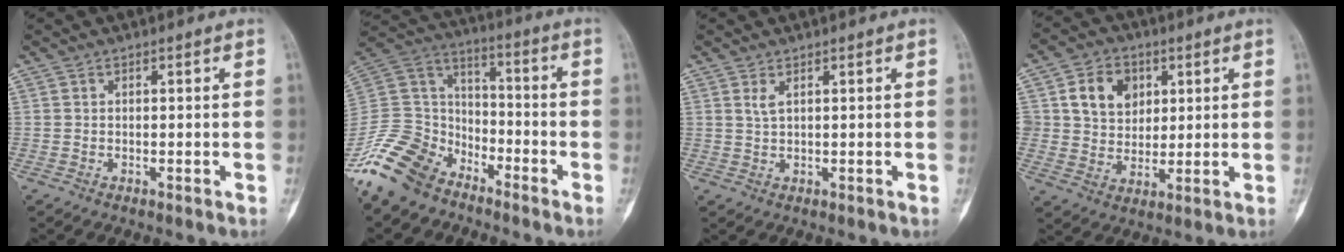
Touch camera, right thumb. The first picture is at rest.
{"total": 16.2, "force": [-11.6, 9.3, 6.4], "torque": [-0.118, 0.073, -0.228]}
{"total": 1.5, "force": [0.8, 0.4, 1.2], "torque": [-0.030, -0.002, 0.021]}
{"total": 9.7, "force": [3.1, 7.8, 4.9], "torque": [-0.043, -0.010, 0.059]}